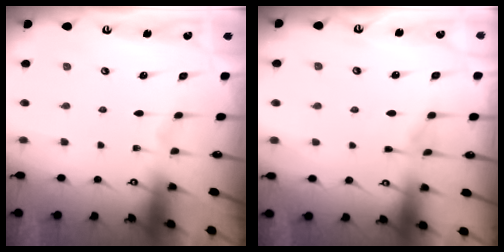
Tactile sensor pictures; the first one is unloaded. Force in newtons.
{"total": 2.8, "press": 2.7, "slide": 0.3}